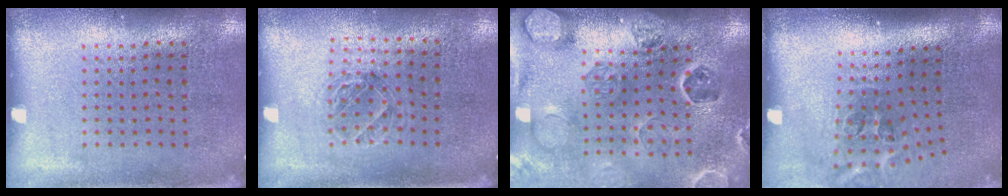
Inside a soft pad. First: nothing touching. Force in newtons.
{"total": 1.1, "press": 1.1, "slide": 0.2}
{"total": 2.7, "press": 2.7, "slide": 0.3}
{"total": 2.2, "press": 1.3, "slide": 1.7}